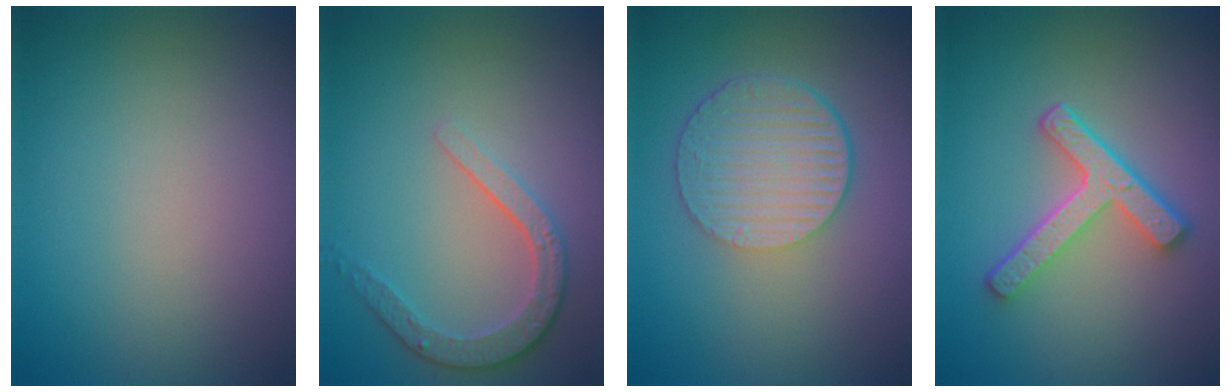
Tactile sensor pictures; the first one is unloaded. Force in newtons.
{"total": 3.5, "press": 2.9, "slide": 2.0}
{"total": 6.4, "press": 4.4, "slide": 4.6}
{"total": 4.8, "press": 3.7, "slide": 3.2}